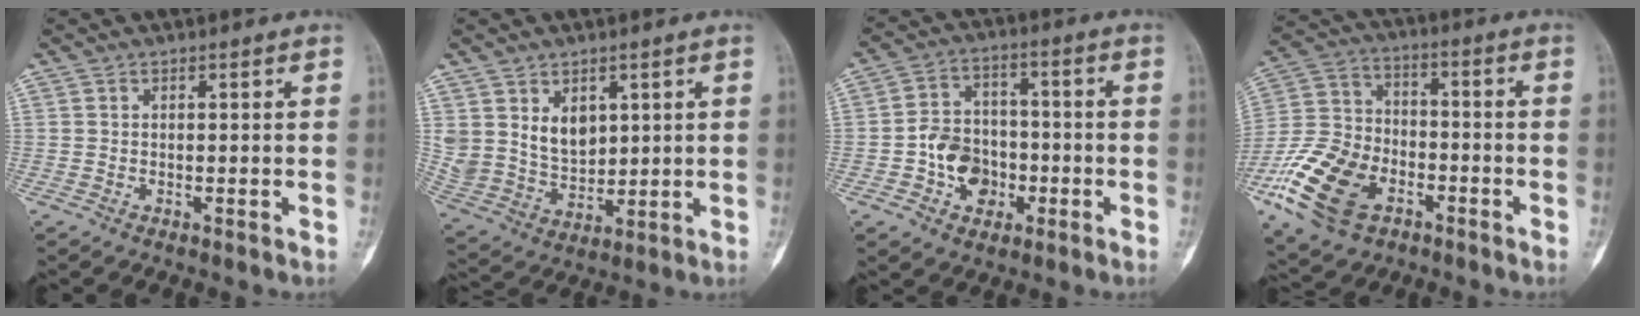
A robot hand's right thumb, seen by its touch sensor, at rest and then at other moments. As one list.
[{"total": 9.4, "force": [3.6, 6.8, 5.5], "torque": [-0.079, -0.023, 0.089]}, {"total": 8.3, "force": [-1.8, 6.5, 4.7], "torque": [-0.045, 0.018, -0.030]}, {"total": 18.5, "force": [-8.3, 11.8, 11.6], "torque": [-0.221, 0.037, -0.156]}]